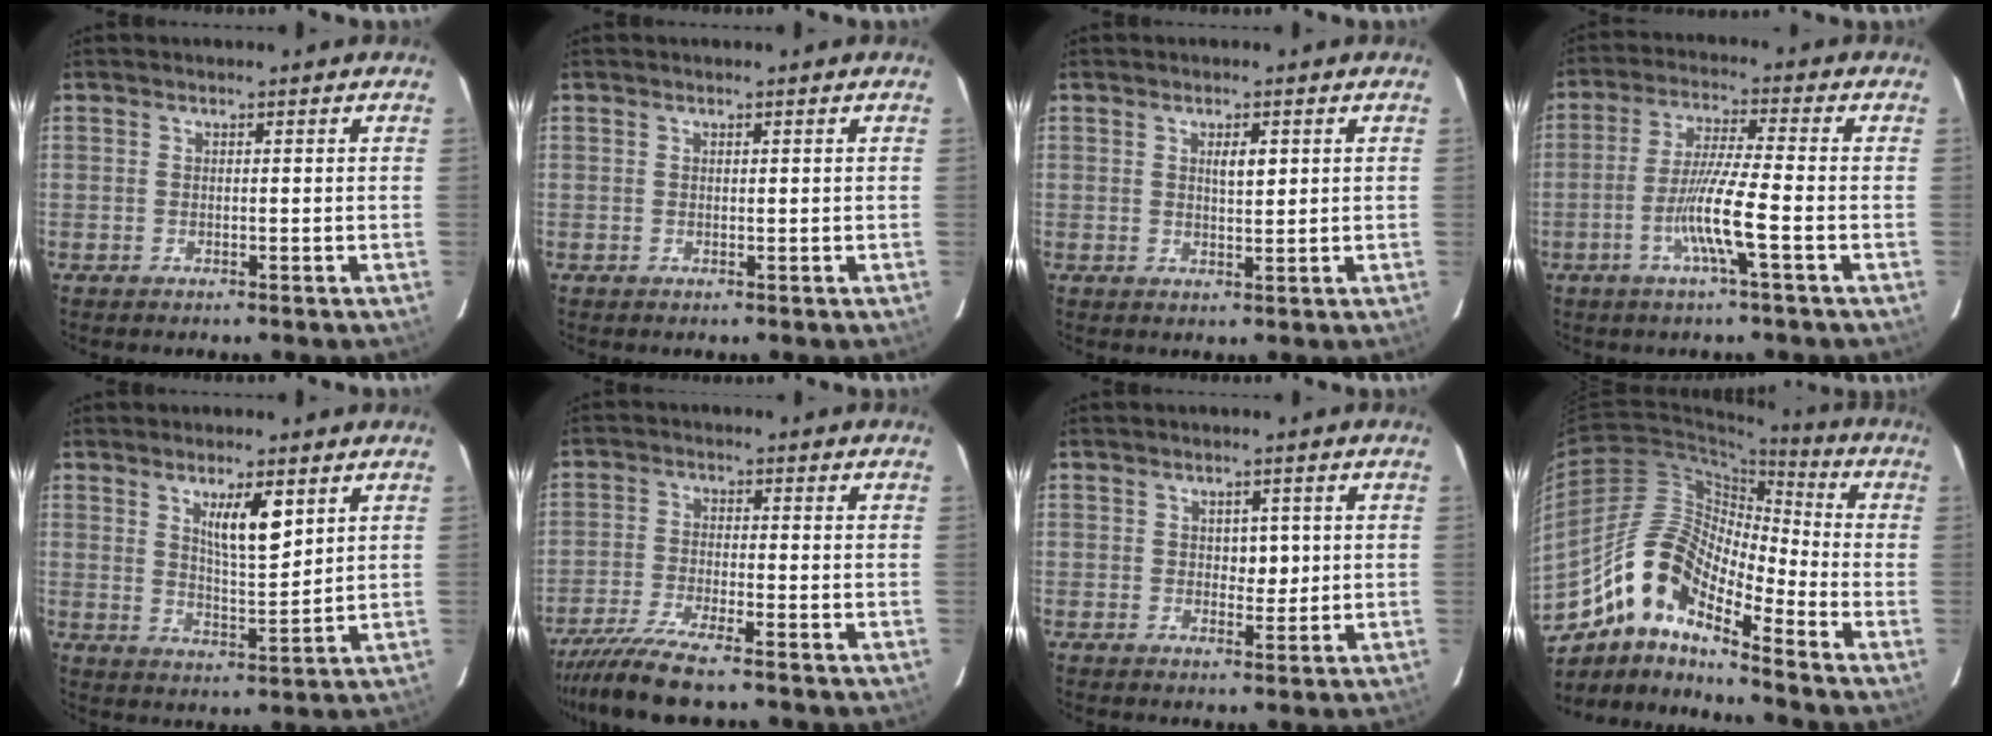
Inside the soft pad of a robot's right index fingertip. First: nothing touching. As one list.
[{"total": 0.0}, {"total": 2.4, "force": [0.9, 0.7, 2.2], "torque": [-0.037, 0.000, 0.015]}, {"total": 8.4, "force": [-2.8, -0.6, 7.9], "torque": [-0.151, -0.006, -0.055]}, {"total": 6.9, "force": [3.4, 1.4, 5.9], "torque": [-0.101, -0.009, 0.062]}, {"total": 8.0, "force": [-6.6, -0.3, 4.4], "torque": [-0.073, -0.025, -0.114]}, {"total": 2.9, "force": [0.5, 1.9, 2.2], "torque": [-0.022, -0.001, 0.010]}, {"total": 11.5, "force": [-8.7, 2.6, 7.1], "torque": [-0.142, 0.026, -0.158]}]